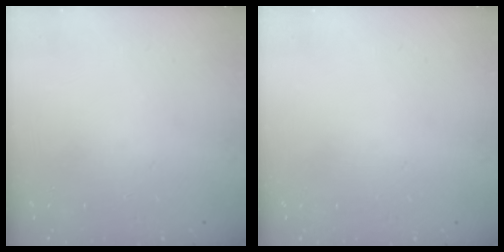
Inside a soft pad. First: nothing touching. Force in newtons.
{"total": 0.0}